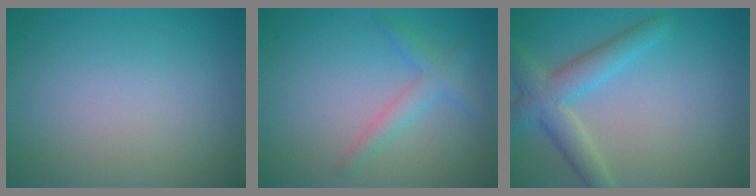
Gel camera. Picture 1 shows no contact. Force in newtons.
{"total": 2.2, "press": 2.2, "slide": 0.0}
{"total": 4.2, "press": 4.2, "slide": 0.5}